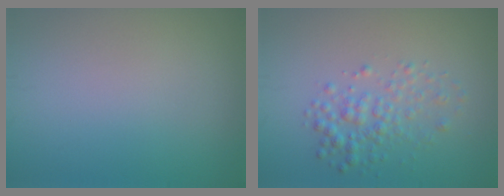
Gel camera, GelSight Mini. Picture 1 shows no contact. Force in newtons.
{"total": 2.8, "press": 2.8, "slide": 0.0}